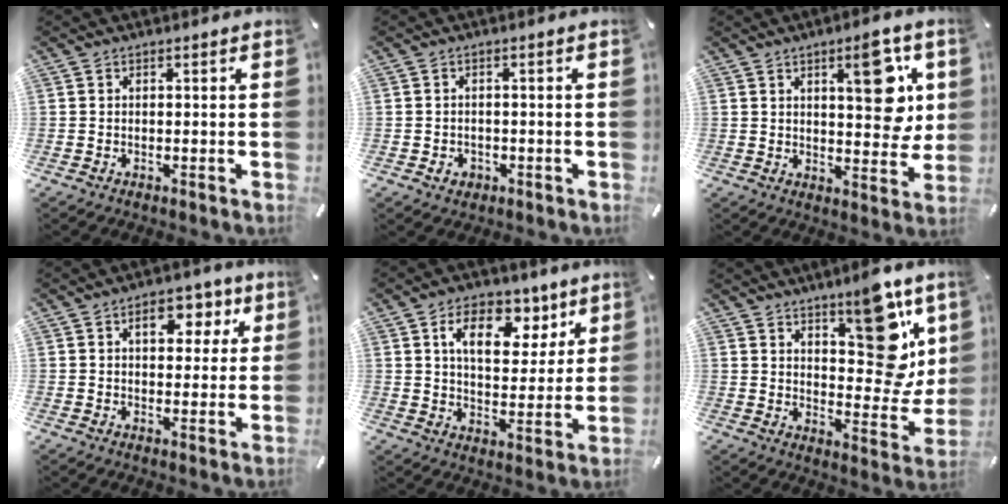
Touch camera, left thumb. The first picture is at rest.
{"total": 2.2, "force": [-0.8, 2.0, 0.8], "torque": [-0.007, 0.001, -0.019]}
{"total": 13.7, "force": [5.3, 5.8, 11.3], "torque": [-0.131, -0.028, 0.078]}
{"total": 8.2, "force": [3.4, 5.4, 5.2], "torque": [-0.057, -0.008, 0.047]}
{"total": 12.6, "force": [6.9, 7.6, 7.4], "torque": [-0.105, -0.028, 0.116]}
{"total": 15.8, "force": [8.9, 7.4, 10.8], "torque": [-0.112, -0.070, 0.148]}